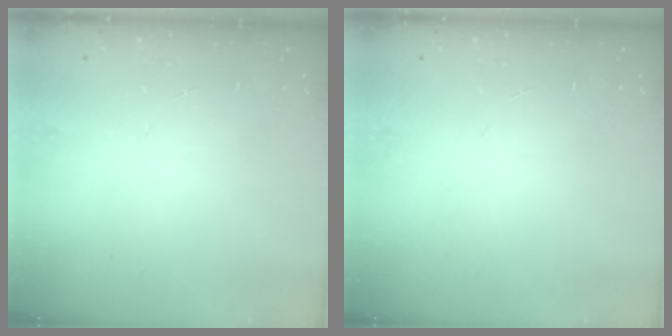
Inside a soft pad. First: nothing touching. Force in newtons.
{"total": 0.0}